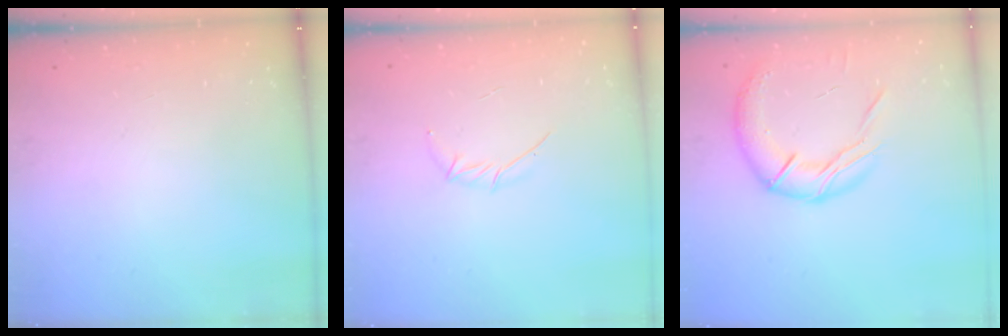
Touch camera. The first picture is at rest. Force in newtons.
{"total": 4.0, "press": 3.9, "slide": 0.9}
{"total": 14.7, "press": 14.6, "slide": 1.7}